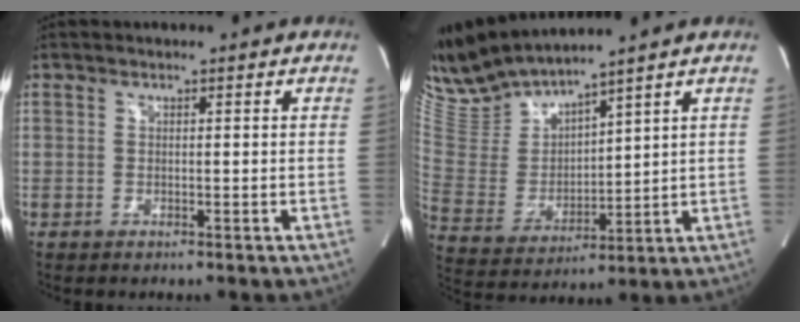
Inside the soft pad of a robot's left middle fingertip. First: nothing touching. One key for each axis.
{"total": 10.7, "fx": 10.2, "fy": -0.2, "fz": 3.0, "tx": -0.084, "ty": -0.004, "tz": 0.223}